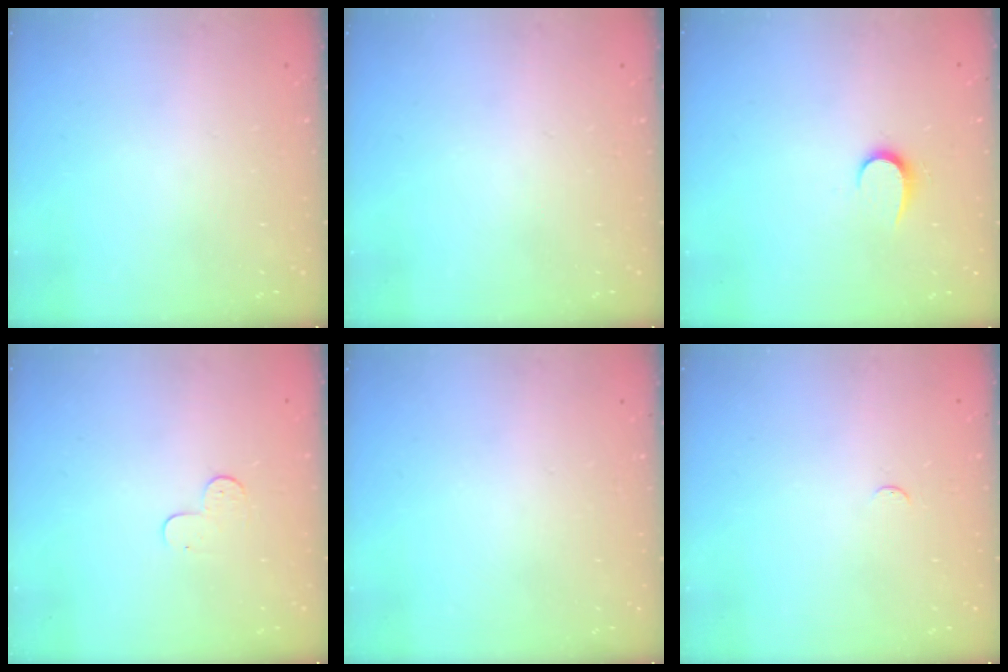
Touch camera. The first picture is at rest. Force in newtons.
{"total": 0.0}
{"total": 6.1, "press": 6.1, "slide": 0.7}
{"total": 3.8, "press": 3.7, "slide": 0.4}
{"total": 0.0}
{"total": 3.2, "press": 3.2, "slide": 0.4}